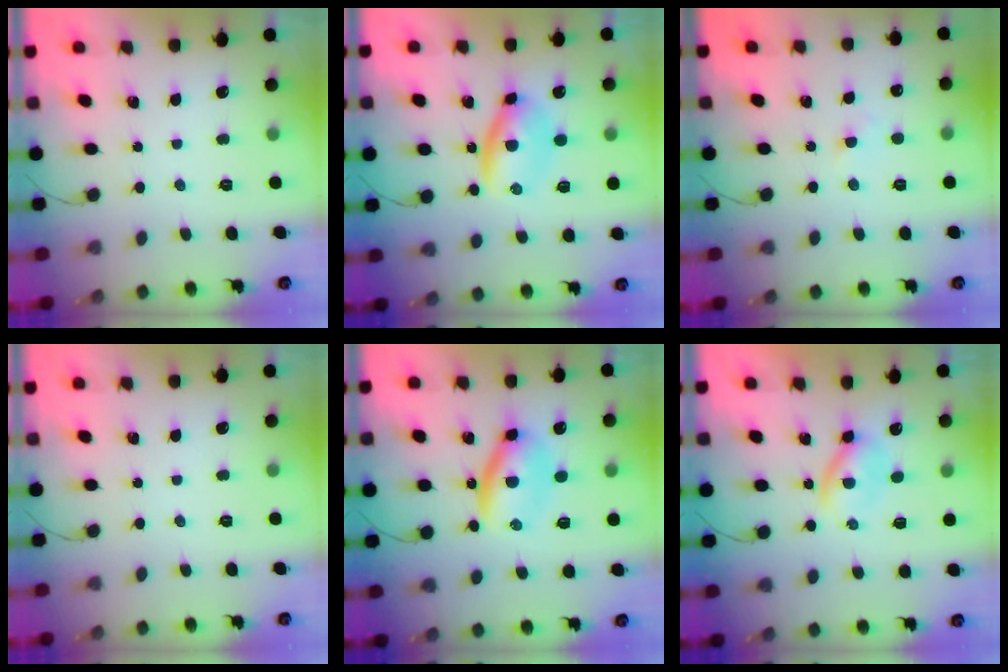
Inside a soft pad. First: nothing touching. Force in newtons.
{"total": 6.1, "press": 6.0, "slide": 1.2}
{"total": 1.9, "press": 1.6, "slide": 1.0}
{"total": 0.0}
{"total": 6.3, "press": 6.3, "slide": 1.0}
{"total": 2.8, "press": 2.8, "slide": 0.5}